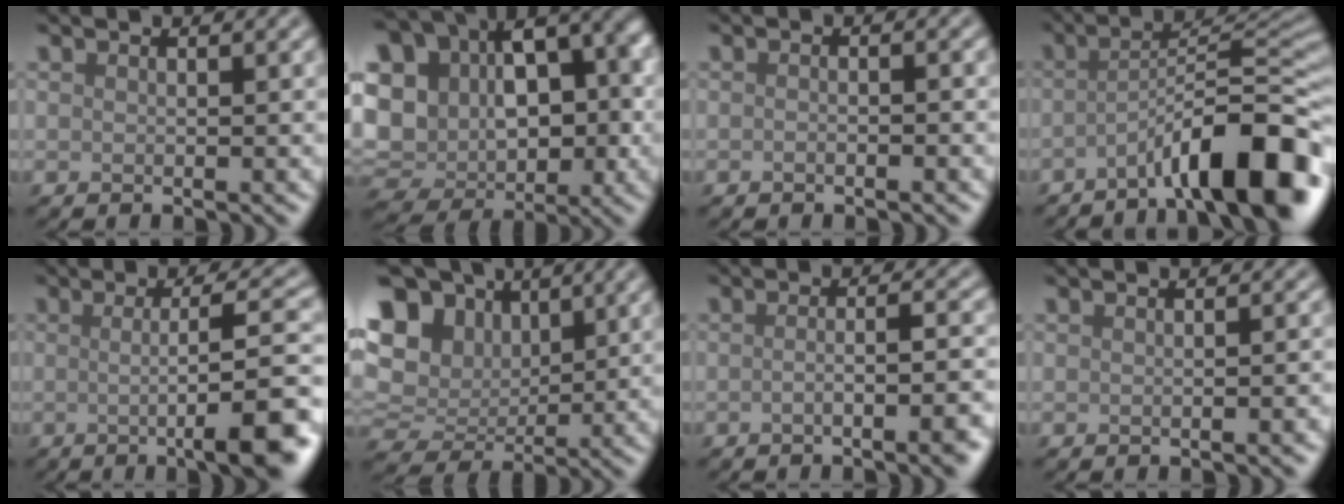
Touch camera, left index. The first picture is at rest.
{"total": 14.9, "force": [0.9, 11.8, 9.1], "torque": [-0.166, 0.009, 0.038]}
{"total": 1.2, "force": [-0.4, 0.4, 1.0], "torque": [-0.005, -0.003, -0.014]}
{"total": 10.0, "force": [-5.2, 2.1, 8.3], "torque": [-0.106, 0.021, -0.088]}
{"total": 10.0, "force": [-1.3, 2.1, 9.7], "torque": [-0.115, -0.001, -0.023]}
{"total": 12.3, "force": [4.1, 9.2, 7.1], "torque": [-0.141, 0.036, 0.058]}
{"total": 5.5, "force": [-2.0, 1.5, 4.9], "torque": [-0.049, 0.003, -0.033]}
{"total": 1.4, "force": [-0.4, 0.4, 1.3], "torque": [-0.008, 0.001, -0.006]}